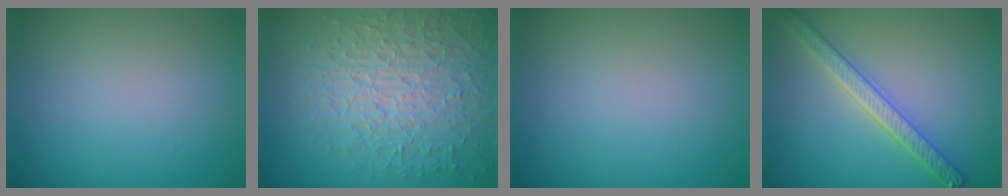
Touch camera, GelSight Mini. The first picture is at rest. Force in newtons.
{"total": 8.8, "press": 6.2, "slide": 6.2}
{"total": 0.0}
{"total": 3.6, "press": 3.5, "slide": 0.7}